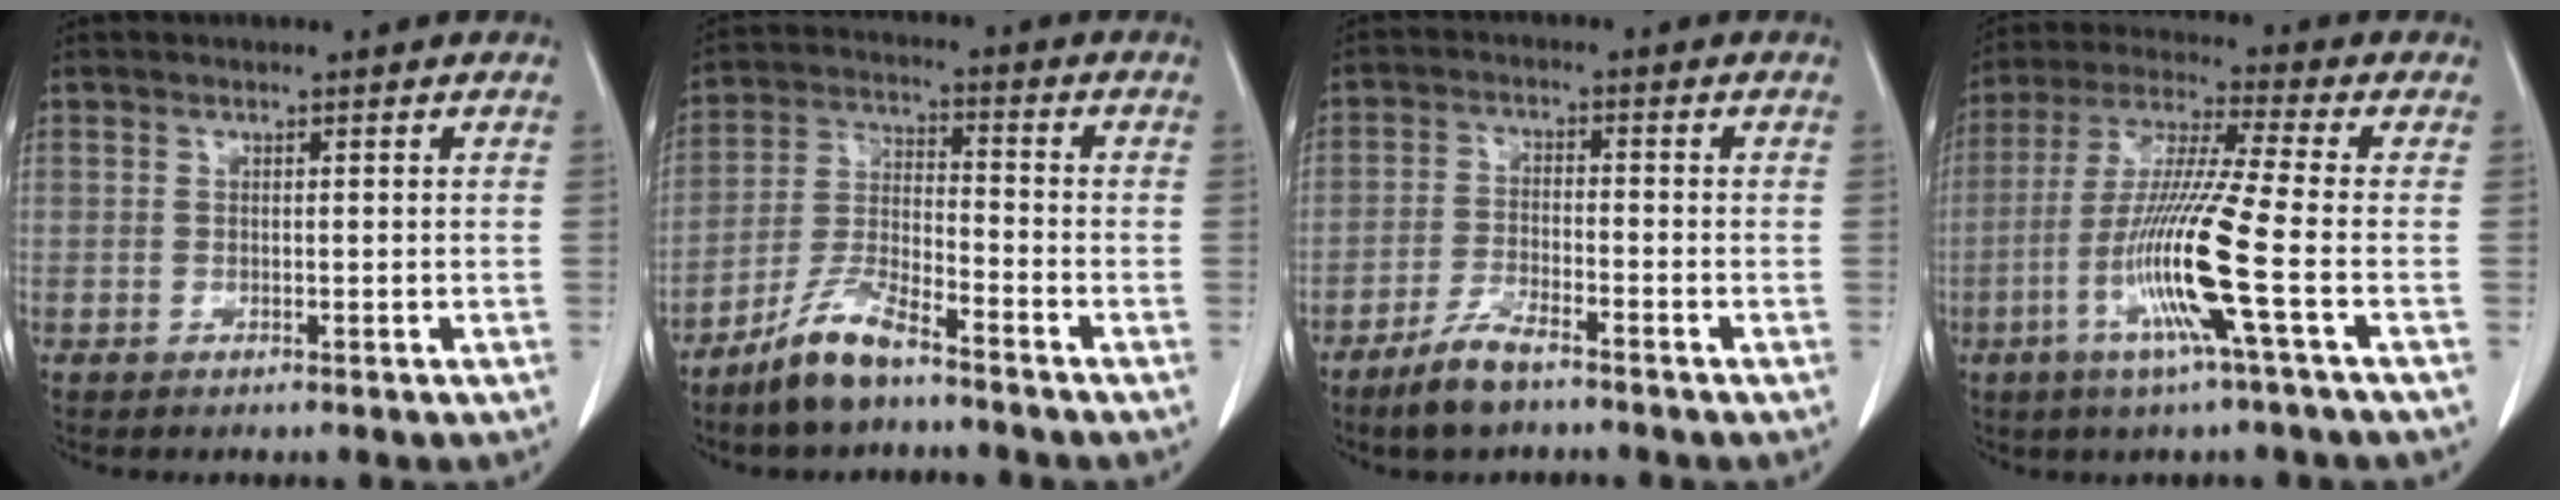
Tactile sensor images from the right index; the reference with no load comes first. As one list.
[{"total": 8.4, "force": [-6.5, 1.7, 5.0], "torque": [-0.112, -0.014, -0.127]}, {"total": 5.6, "force": [-4.3, 1.2, 3.3], "torque": [-0.074, -0.007, -0.080]}, {"total": 13.5, "force": [-4.3, -1.5, 12.7], "torque": [-0.258, -0.019, -0.092]}]